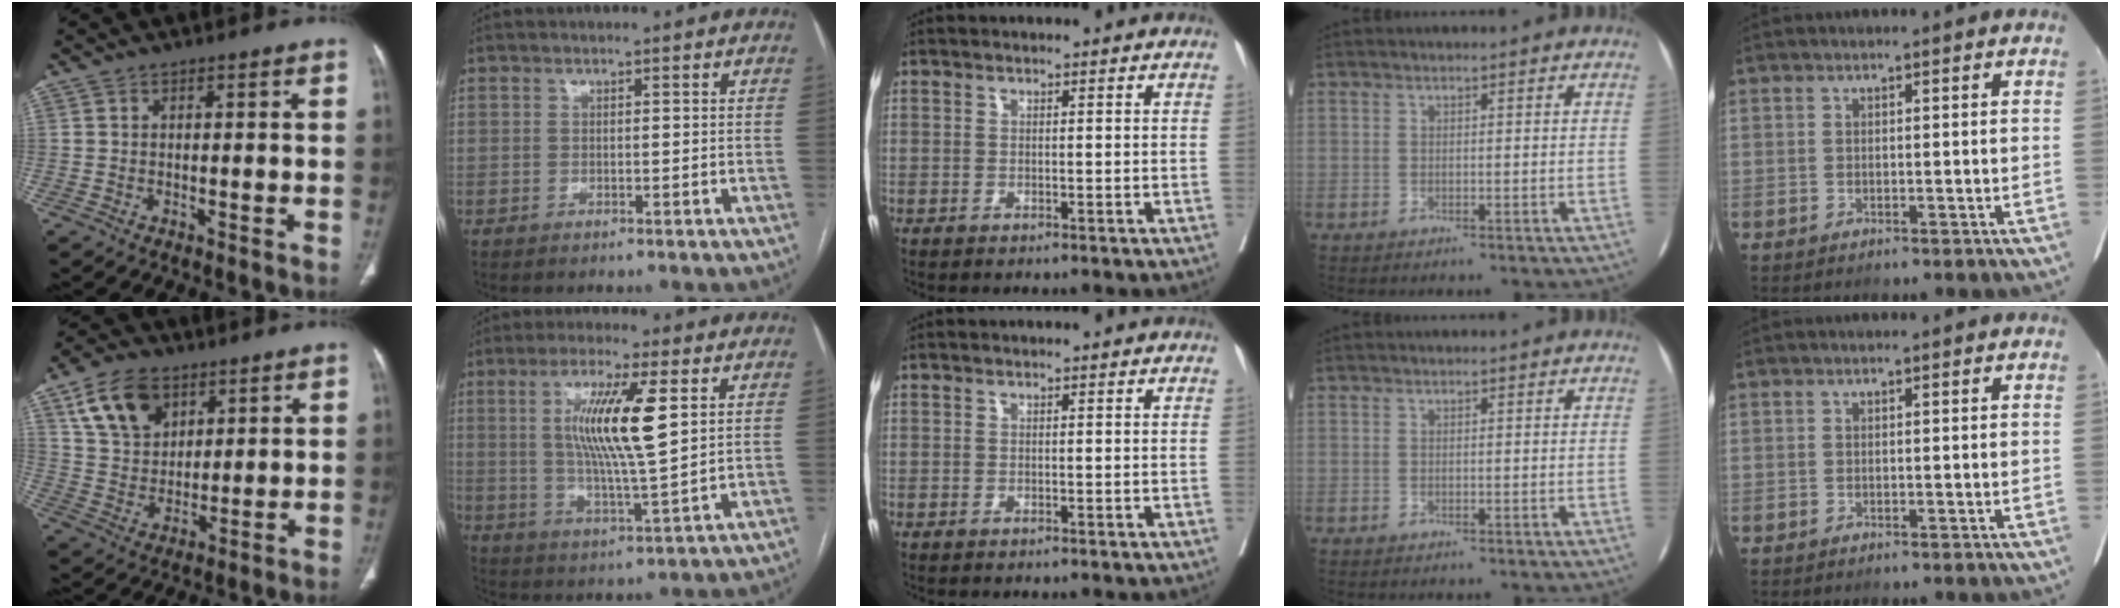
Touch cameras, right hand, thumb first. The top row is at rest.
{"thumb": {"total": 12.3, "force": [6.2, 8.3, 6.6], "torque": [-0.093, -0.019, 0.122]}, "index": {"total": 12.0, "force": [3.1, 1.0, 11.6], "torque": [-0.220, -0.003, 0.055]}}